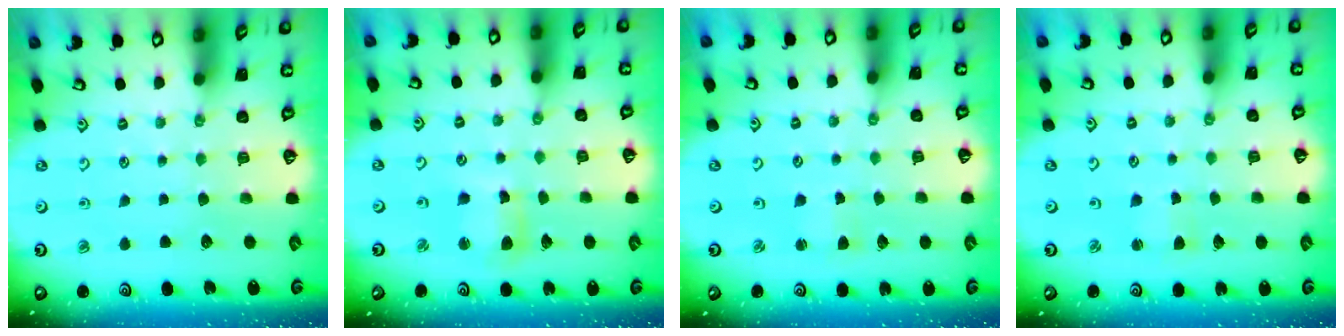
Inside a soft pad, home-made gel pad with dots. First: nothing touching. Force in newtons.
{"total": 6.3, "press": 6.3, "slide": 0.8}
{"total": 1.7, "press": 1.7, "slide": 0.2}
{"total": 1.7, "press": 1.7, "slide": 0.2}